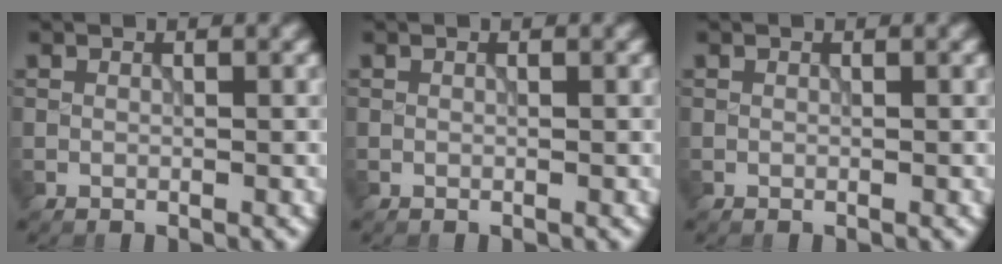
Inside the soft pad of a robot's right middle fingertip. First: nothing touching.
{"total": 0.0}
{"total": 0.0}